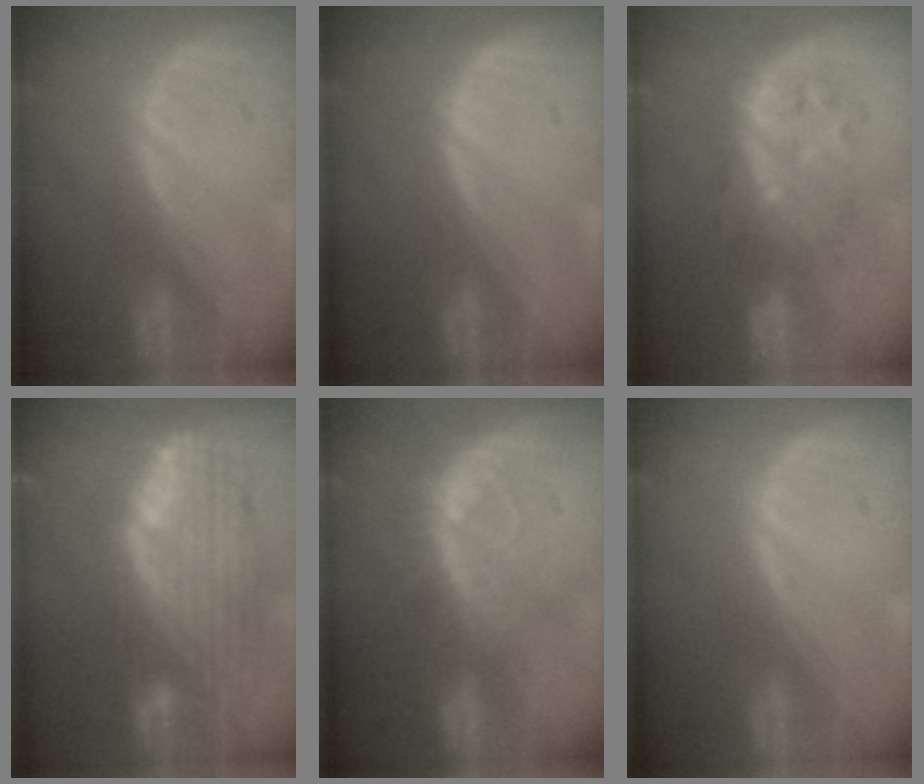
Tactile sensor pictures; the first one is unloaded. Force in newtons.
{"total": 0.0}
{"total": 8.3, "press": 7.8, "slide": 3.0}
{"total": 11.9, "press": 10.2, "slide": 6.2}
{"total": 8.2, "press": 7.4, "slide": 3.6}
{"total": 0.0}